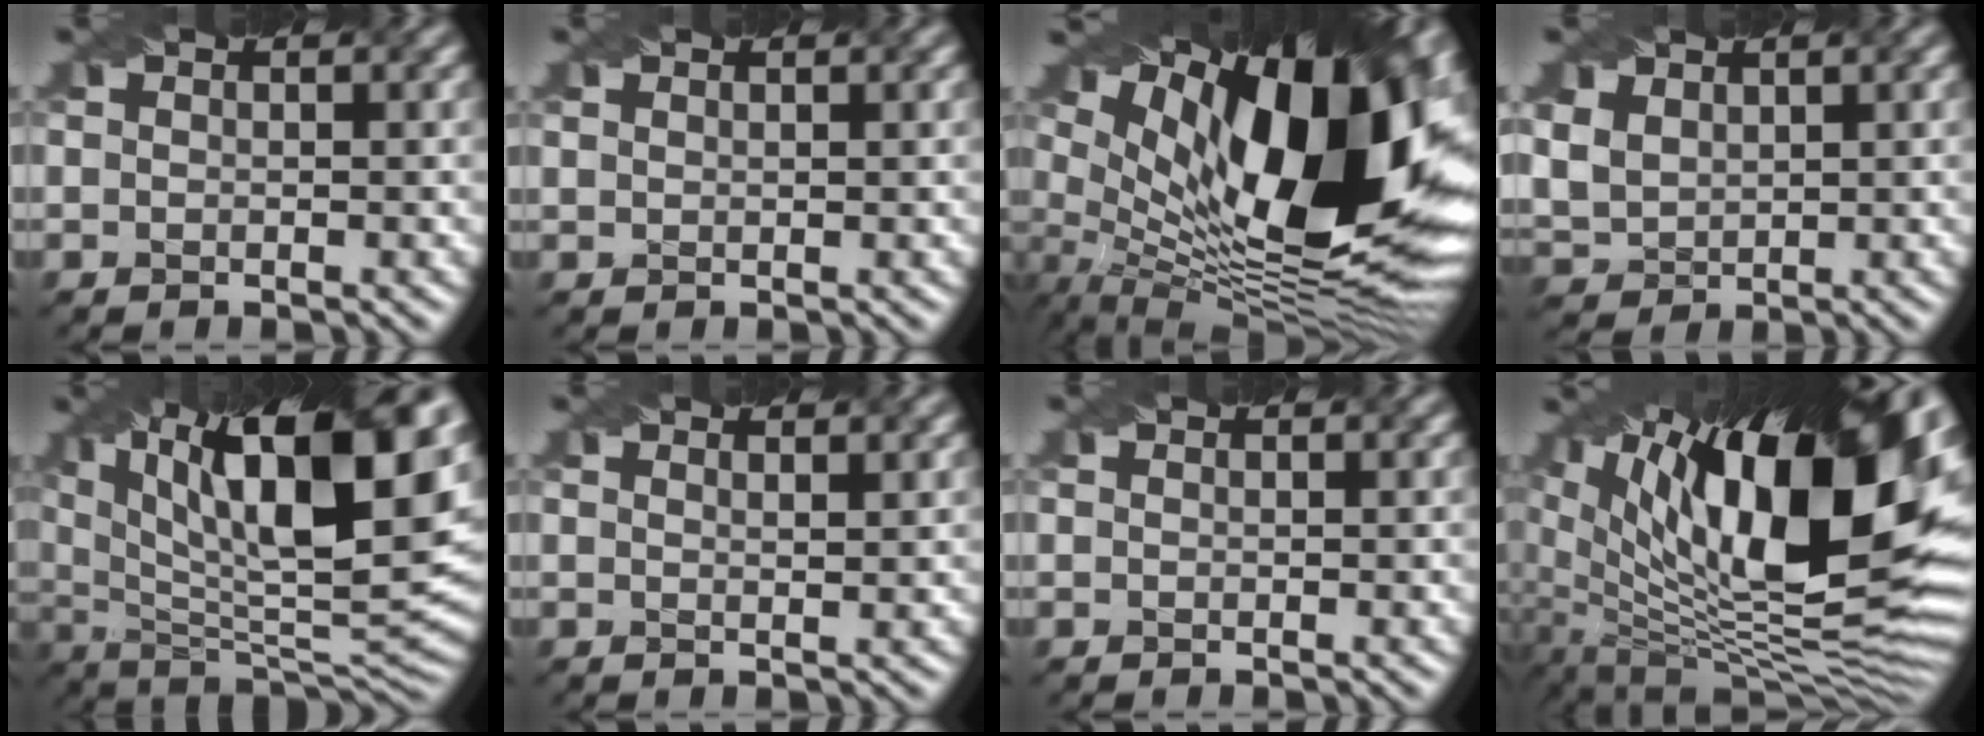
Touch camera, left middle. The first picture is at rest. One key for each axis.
{"total": 0.9, "fx": 0.8, "fy": 0.3, "fz": 0.3, "tx": -0.007, "ty": -0.003, "tz": 0.013}
{"total": 19.0, "fx": 5.2, "fy": 8.3, "fz": 16.3, "tx": -0.254, "ty": 0.004, "tz": 0.097}
{"total": 4.4, "fx": 2.3, "fy": 3.1, "fz": 2.2, "tx": -0.075, "ty": 0.002, "tz": 0.051}
{"total": 17.6, "fx": 6.6, "fy": 7.1, "fz": 14.8, "tx": -0.244, "ty": 0.014, "tz": 0.120}
{"total": 1.9, "fx": 1.3, "fy": 0.6, "fz": 1.3, "tx": -0.008, "ty": 0.003, "tz": 0.006}
{"total": 0.0}
{"total": 21.2, "fx": 6.7, "fy": 9.8, "fz": 17.5, "tx": -0.270, "ty": 0.017, "tz": 0.124}